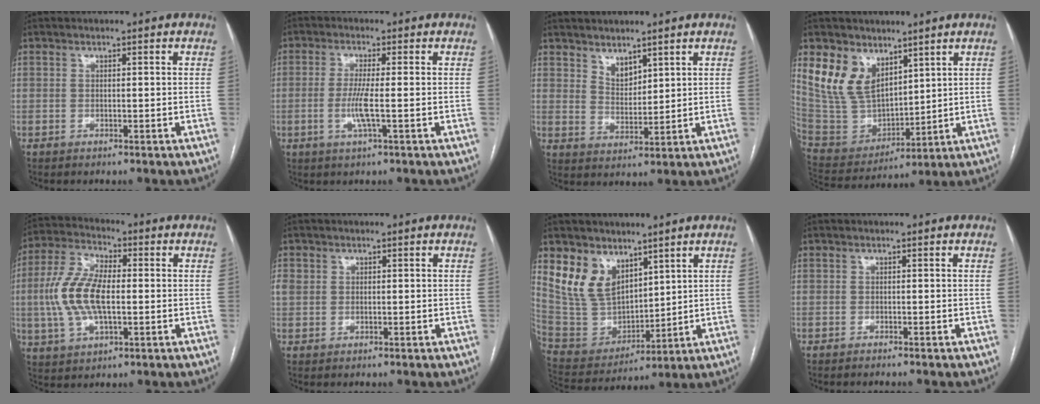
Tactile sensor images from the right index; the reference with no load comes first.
{"total": 4.3, "force": [-1.0, -0.2, 4.1], "torque": [-0.090, -0.009, -0.021]}
{"total": 3.8, "force": [2.9, 1.8, 1.7], "torque": [-0.031, -0.005, 0.065]}
{"total": 12.7, "force": [7.5, 7.9, 6.6], "torque": [-0.148, 0.012, 0.165]}
{"total": 11.9, "force": [-0.4, 5.0, 10.8], "torque": [-0.246, 0.015, -0.008]}
{"total": 1.7, "force": [0.4, 1.5, 0.7], "torque": [-0.021, 0.015, 0.013]}
{"total": 11.5, "force": [7.2, 7.2, 5.3], "torque": [-0.123, 0.014, 0.158]}
{"total": 1.5, "force": [-1.4, -0.1, 0.7], "torque": [-0.005, 0.000, -0.017]}